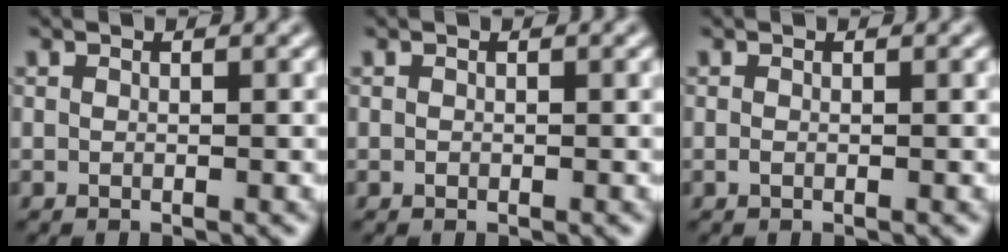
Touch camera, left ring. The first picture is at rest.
{"total": 0.0}
{"total": 0.0}